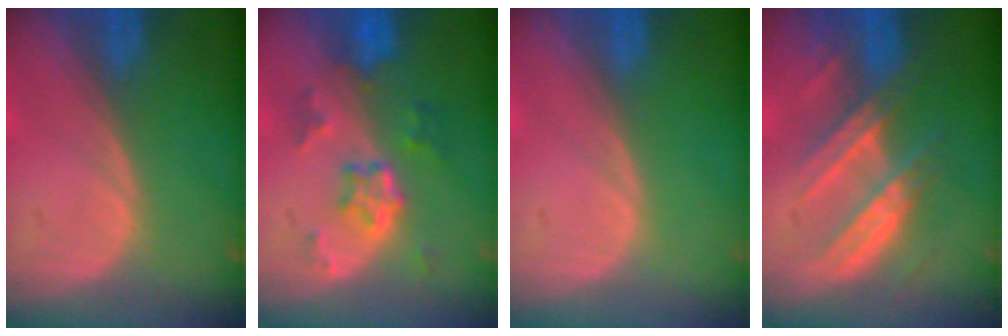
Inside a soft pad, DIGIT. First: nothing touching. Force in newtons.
{"total": 5.9, "press": 5.3, "slide": 2.6}
{"total": 0.0}
{"total": 7.5, "press": 7.2, "slide": 1.9}